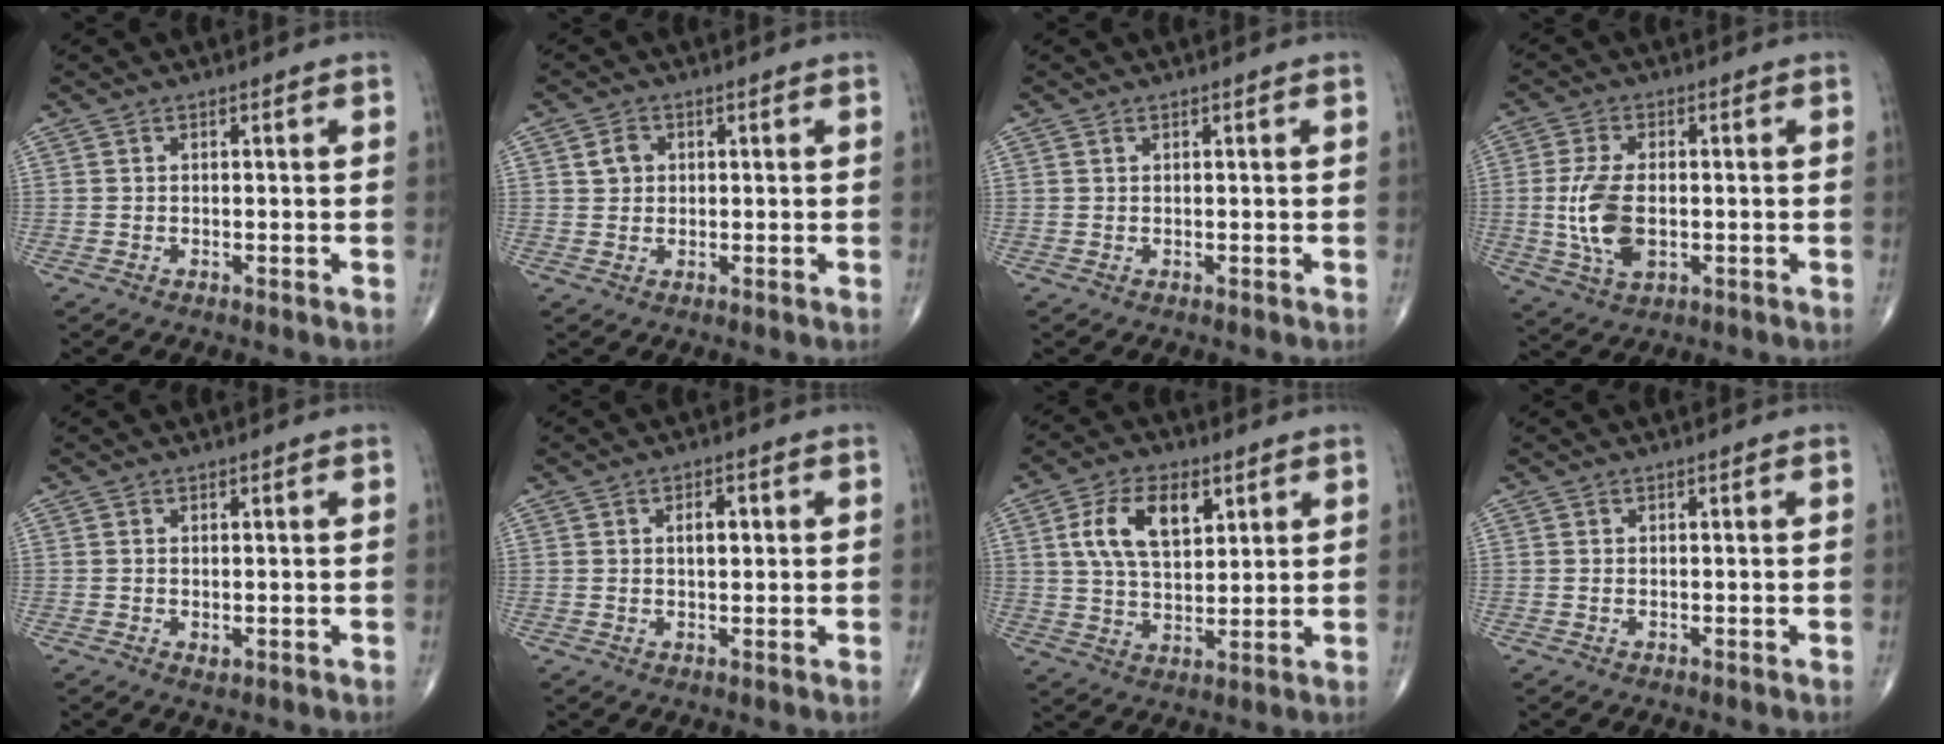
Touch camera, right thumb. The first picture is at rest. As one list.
[{"total": 2.7, "force": [0.7, 2.3, 1.3], "torque": [-0.011, 0.001, 0.012]}, {"total": 0.0}, {"total": 9.6, "force": [-0.8, 5.1, 8.0], "torque": [-0.167, -0.003, -0.010]}, {"total": 1.0, "force": [-0.2, 0.6, 0.8], "torque": [-0.009, -0.003, -0.001]}, {"total": 3.1, "force": [0.7, 1.7, 2.6], "torque": [-0.031, 0.002, 0.008]}, {"total": 11.5, "force": [4.2, 6.3, 8.7], "torque": [-0.141, -0.010, 0.079]}, {"total": 0.0}]